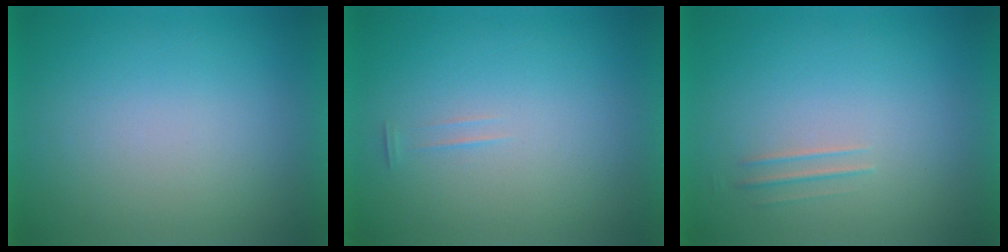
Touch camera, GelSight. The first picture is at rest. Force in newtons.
{"total": 1.3}
{"total": 1.5}